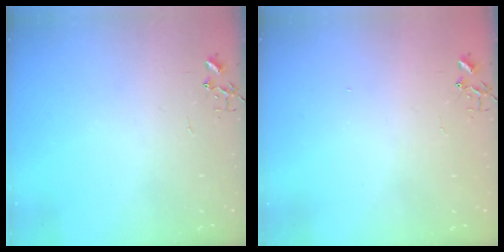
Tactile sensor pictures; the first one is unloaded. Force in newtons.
{"total": 1.3, "press": 1.2, "slide": 0.1}